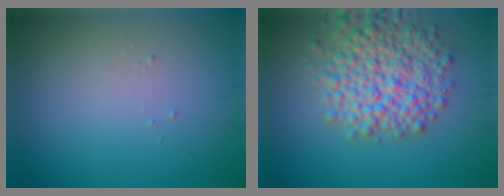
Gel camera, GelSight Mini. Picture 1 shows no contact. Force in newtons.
{"total": 6.4, "press": 6.4, "slide": 0.3}